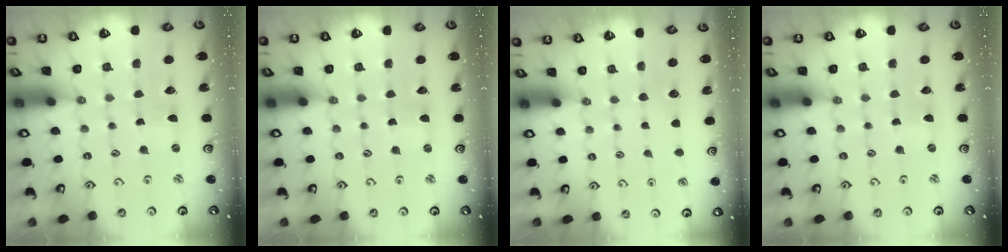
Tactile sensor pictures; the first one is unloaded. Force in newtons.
{"total": 1.7, "press": 1.7, "slide": 0.3}
{"total": 0.0}
{"total": 0.0}